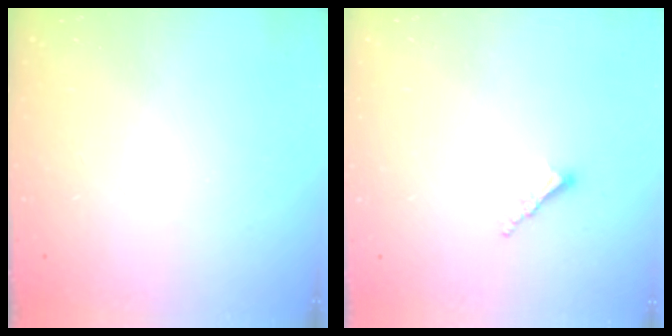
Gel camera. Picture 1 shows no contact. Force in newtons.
{"total": 2.0, "press": 2.0, "slide": 0.5}